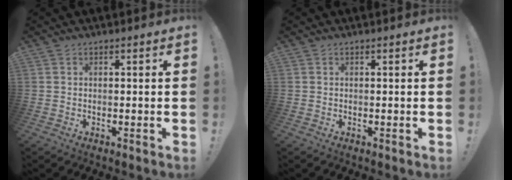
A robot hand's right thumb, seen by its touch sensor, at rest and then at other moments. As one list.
[{"total": 0.0}]